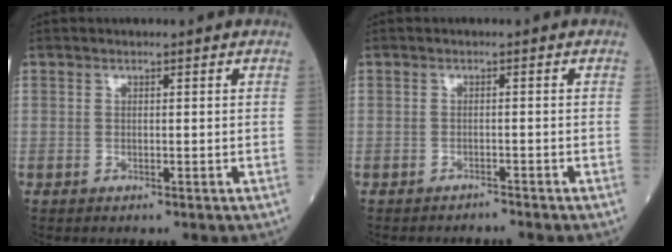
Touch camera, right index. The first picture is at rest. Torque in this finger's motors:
{"motor_torque": [-0.09, 0.01, 0.06, 0.00]}